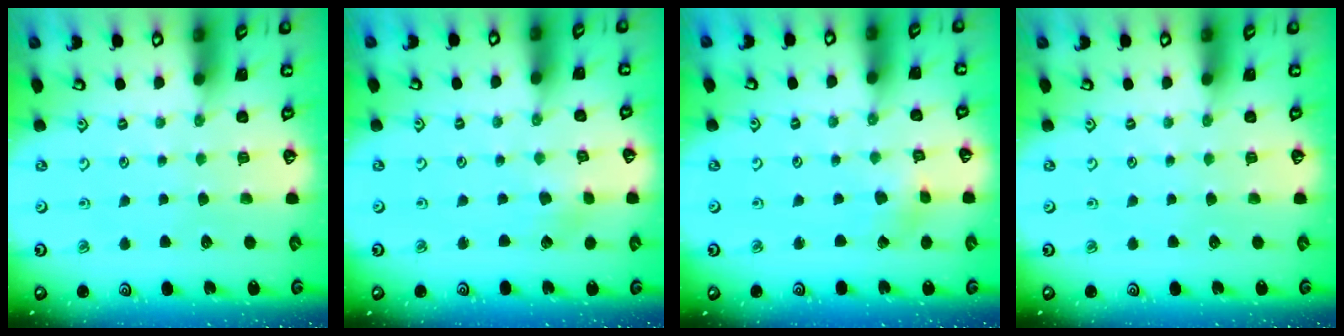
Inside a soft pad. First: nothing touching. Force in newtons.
{"total": 1.4, "press": 1.4, "slide": 0.2}
{"total": 1.5, "press": 1.5, "slide": 0.0}
{"total": 0.0}